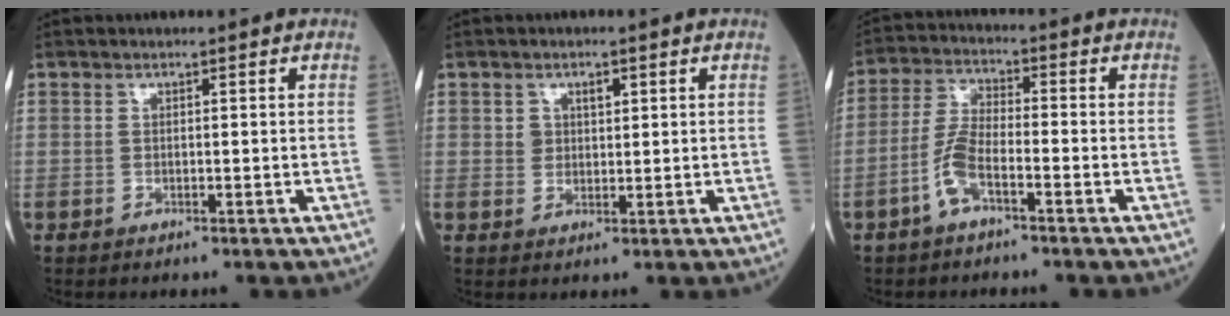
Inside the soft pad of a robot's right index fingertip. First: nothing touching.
{"total": 2.5, "force": [1.1, 1.7, 1.4], "torque": [-0.020, 0.002, 0.019]}
{"total": 5.8, "force": [-2.9, 1.7, 4.7], "torque": [-0.108, 0.006, -0.062]}